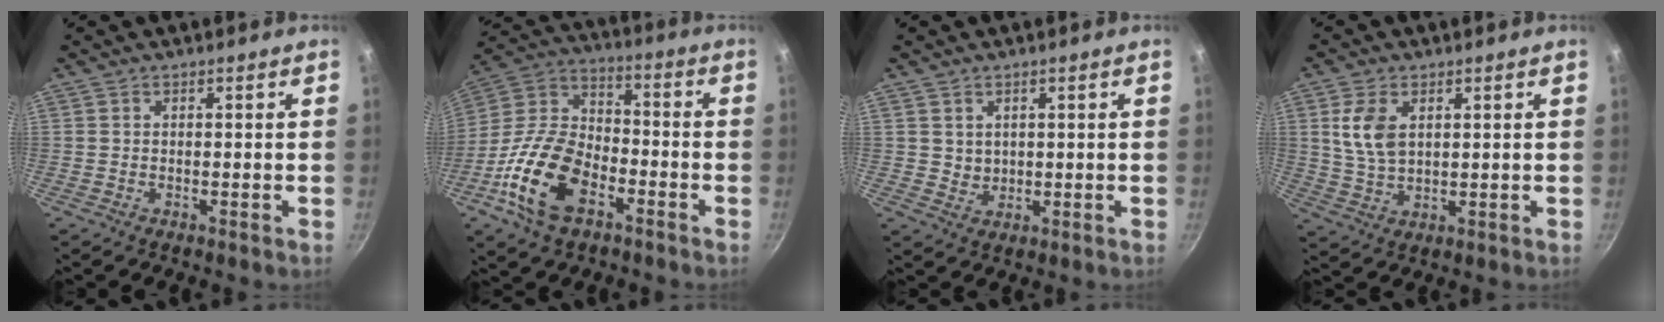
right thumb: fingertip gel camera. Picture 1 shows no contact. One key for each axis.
{"total": 18.3, "fx": -7.9, "fy": 10.6, "fz": 12.6, "tx": -0.228, "ty": 0.047, "tz": -0.166}
{"total": 2.4, "fx": 0.9, "fy": 2.1, "fz": 0.8, "tx": -0.001, "ty": -0.005, "tz": 0.021}
{"total": 7.4, "fx": 2.2, "fy": 4.4, "fz": 5.4, "tx": -0.104, "ty": -0.012, "tz": 0.047}